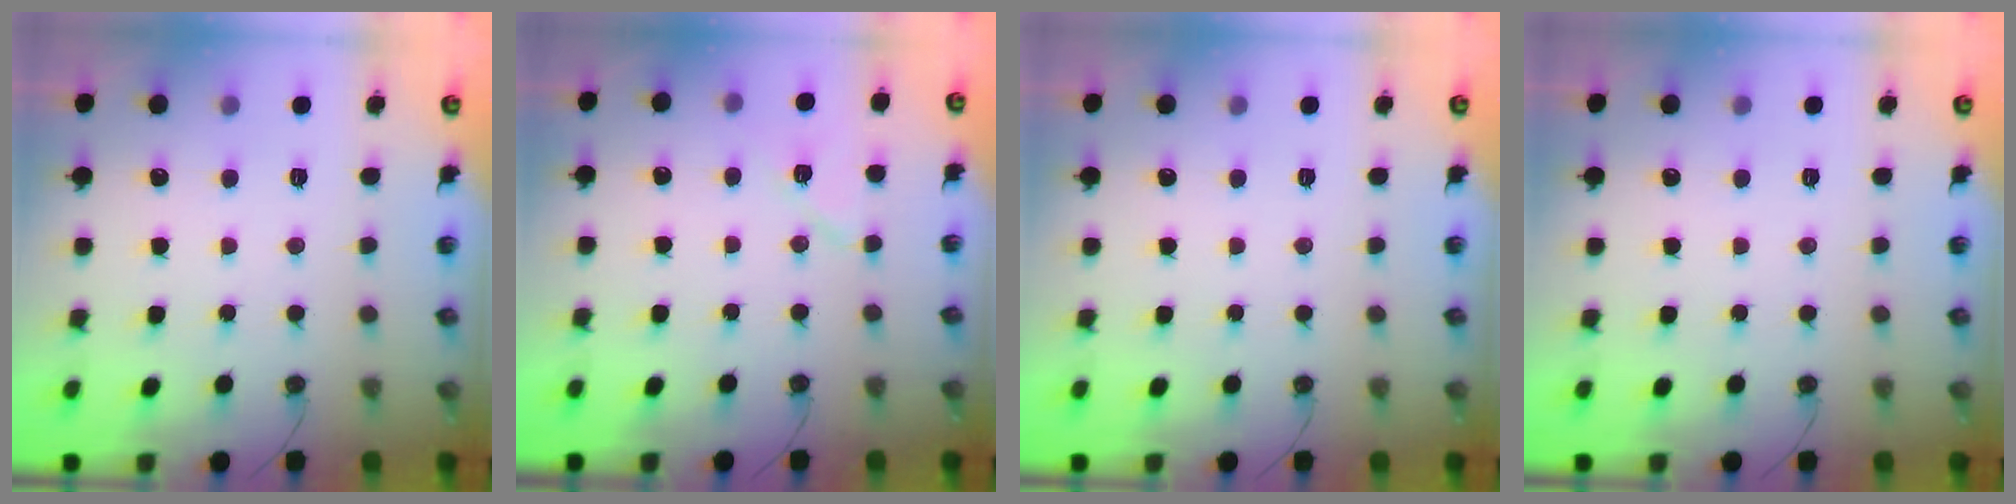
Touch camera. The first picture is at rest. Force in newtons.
{"total": 7.3, "press": 7.2, "slide": 1.2}
{"total": 0.0}
{"total": 0.0}